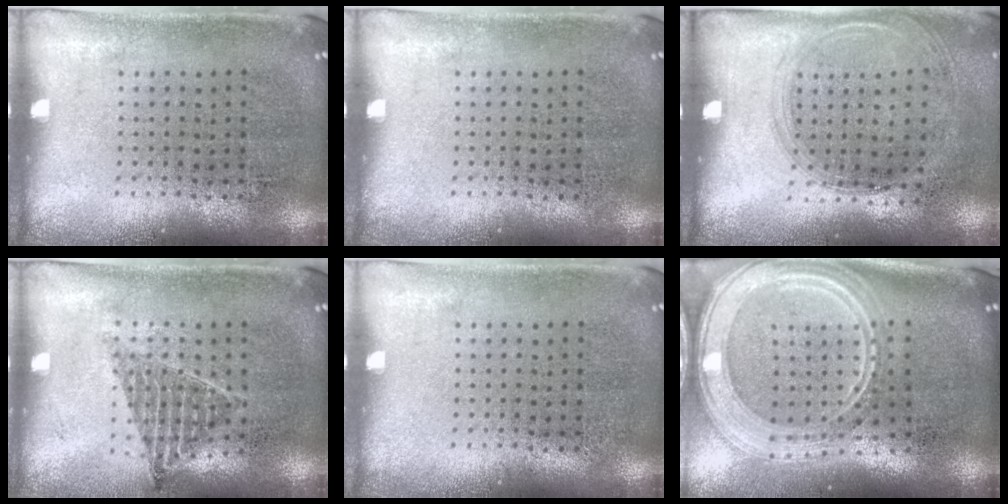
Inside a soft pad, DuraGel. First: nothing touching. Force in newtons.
{"total": 0.0}
{"total": 1.4, "press": 1.2, "slide": 0.6}
{"total": 0.9, "press": 0.9, "slide": 0.2}
{"total": 0.0}
{"total": 3.1, "press": 2.5, "slide": 1.8}